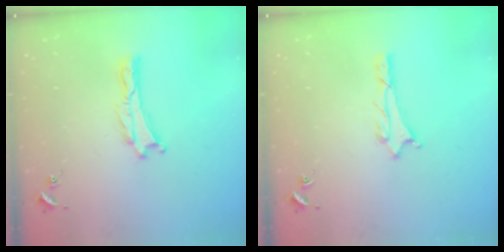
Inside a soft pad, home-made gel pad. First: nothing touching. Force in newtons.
{"total": 0.7, "press": 0.7, "slide": 0.2}